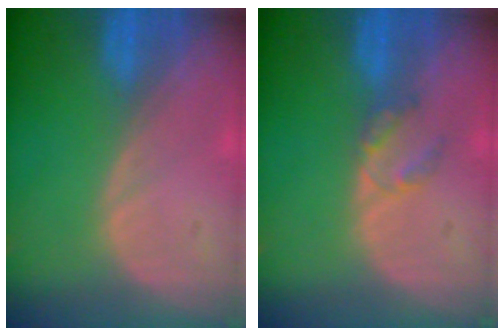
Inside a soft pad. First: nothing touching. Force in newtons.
{"total": 2.5, "press": 2.5, "slide": 0.3}